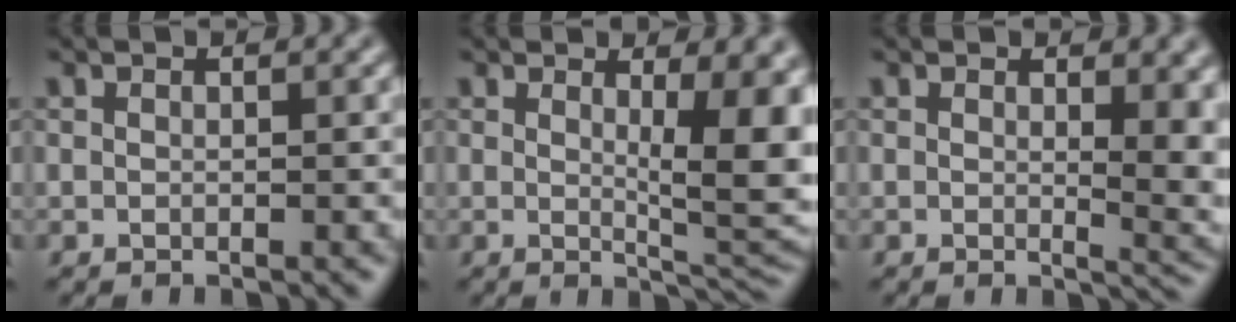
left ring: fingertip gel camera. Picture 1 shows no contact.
{"total": 7.5, "force": [1.4, 2.1, 7.0], "torque": [-0.089, -0.012, 0.027]}
{"total": 5.0, "force": [0.9, 1.8, 4.5], "torque": [-0.048, -0.009, 0.017]}